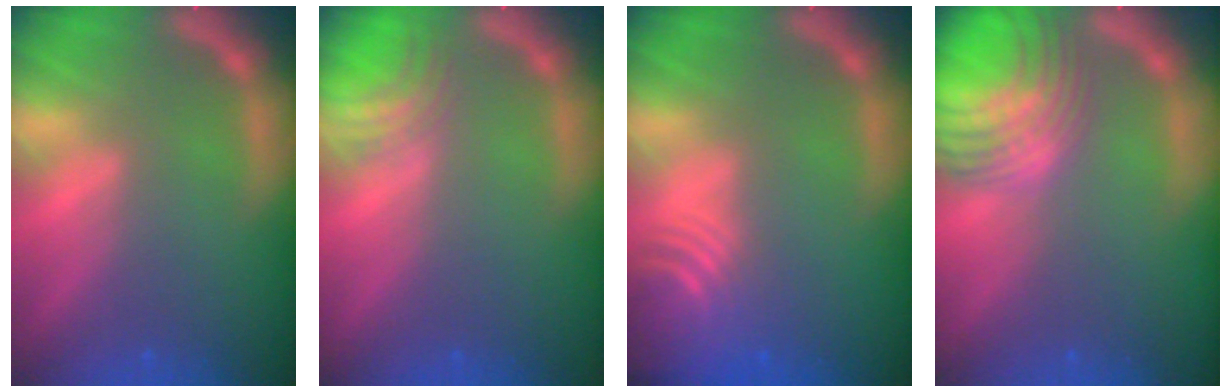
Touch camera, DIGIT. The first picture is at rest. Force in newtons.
{"total": 3.0}
{"total": 7.5}
{"total": 10.1}